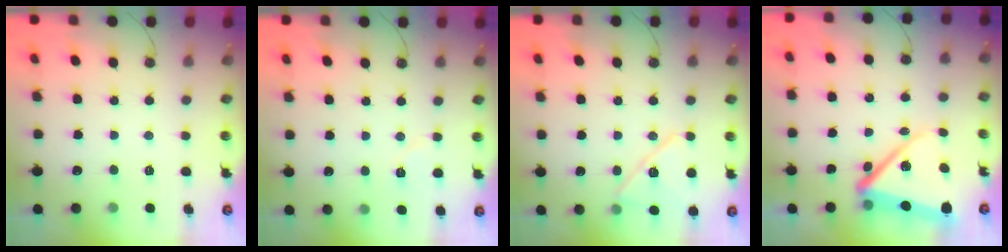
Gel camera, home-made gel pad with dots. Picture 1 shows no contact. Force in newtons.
{"total": 5.1, "press": 4.9, "slide": 1.4}
{"total": 13.2, "press": 13.2, "slide": 0.6}
{"total": 14.9, "press": 14.8, "slide": 1.4}